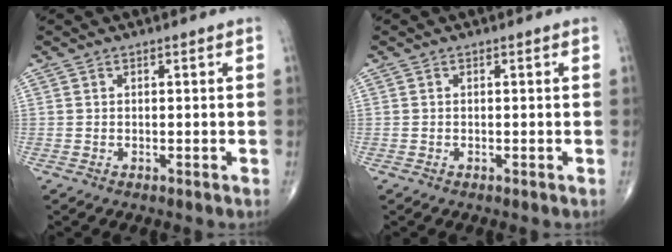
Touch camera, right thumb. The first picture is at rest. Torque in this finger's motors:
{"motor_torque": [-0.24, -0.02, -0.16, -0.08, -0.02]}